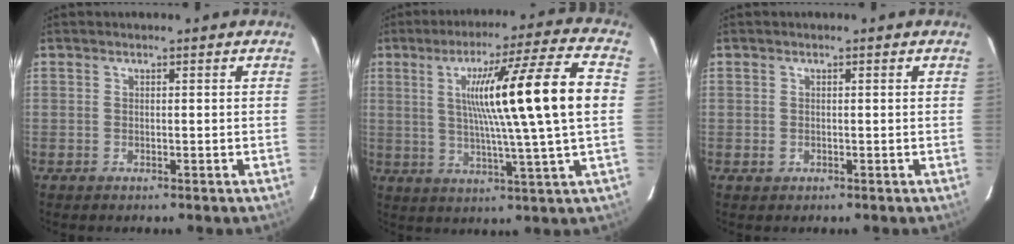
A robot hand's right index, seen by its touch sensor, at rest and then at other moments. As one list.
[{"total": 17.8, "force": [2.3, -1.7, 17.6], "torque": [-0.275, 0.008, 0.031]}, {"total": 0.9, "force": [-0.2, 0.8, 0.1], "torque": [0.001, 0.003, -0.001]}]